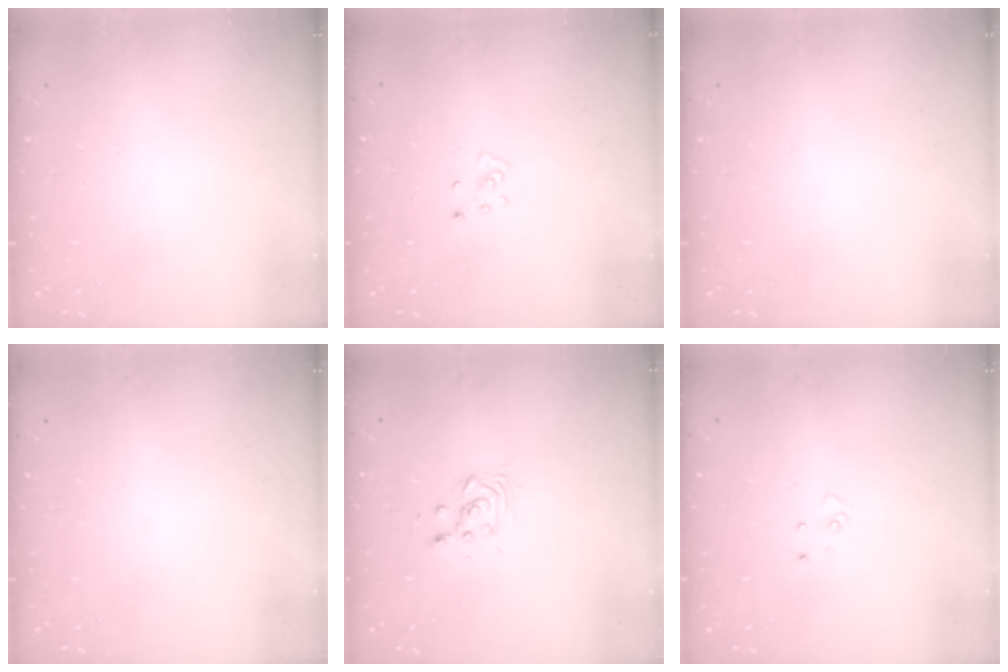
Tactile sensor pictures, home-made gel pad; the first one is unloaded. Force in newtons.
{"total": 3.5, "press": 3.5, "slide": 0.3}
{"total": 0.0}
{"total": 0.0}
{"total": 3.2, "press": 3.2, "slide": 0.2}
{"total": 2.9, "press": 2.9, "slide": 0.2}